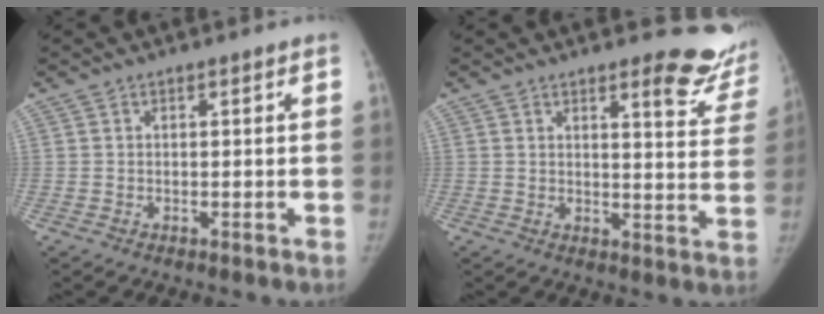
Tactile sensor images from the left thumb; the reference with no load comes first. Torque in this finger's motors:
{"motor_torque": [-0.09, -0.05, 0.16, 0.11, -0.01]}